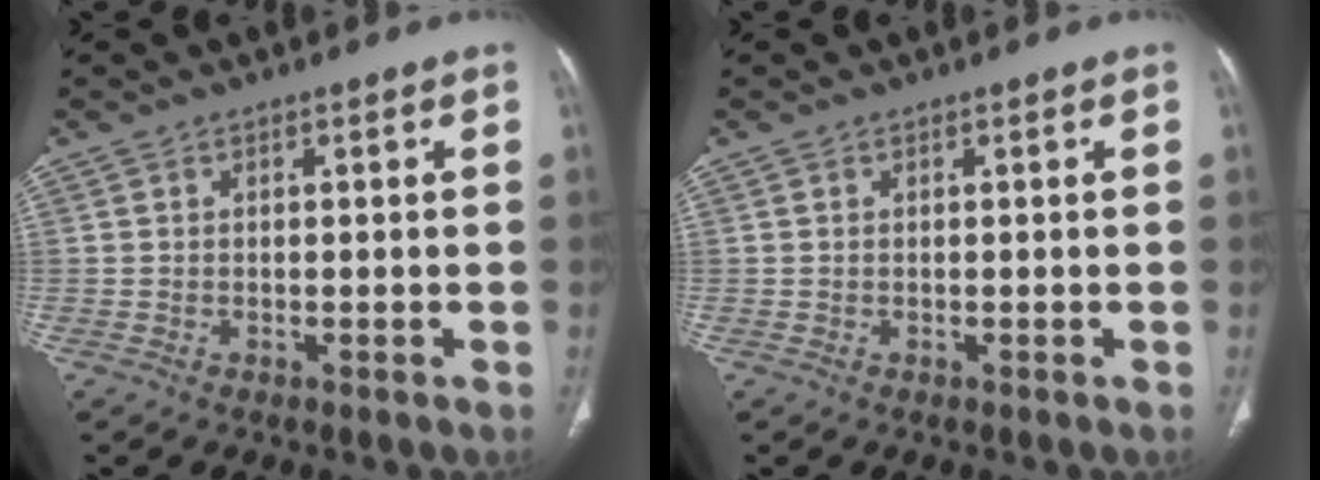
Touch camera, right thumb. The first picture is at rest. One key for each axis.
{"total": 0.0}